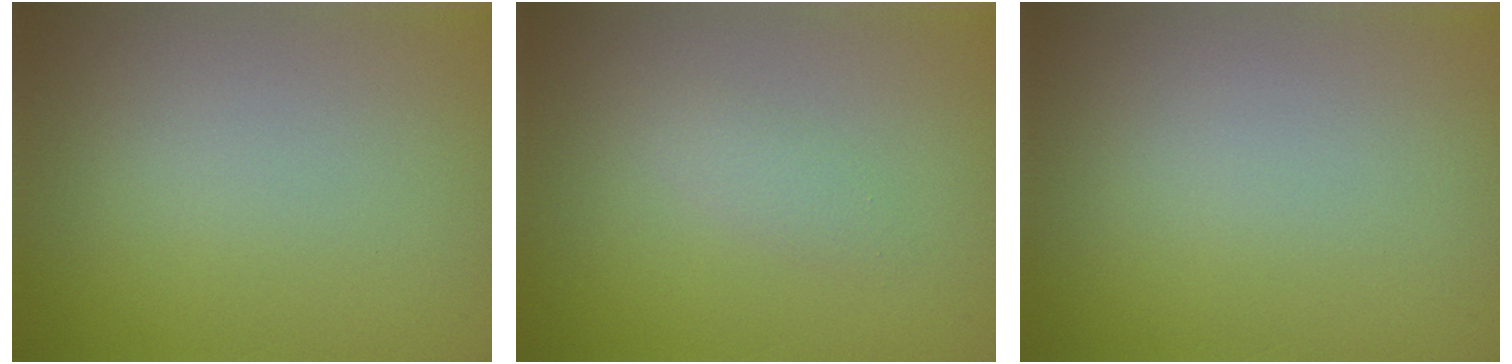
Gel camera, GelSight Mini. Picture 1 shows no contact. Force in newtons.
{"total": 1.1, "press": 1.1, "slide": 0.0}
{"total": 0.0}